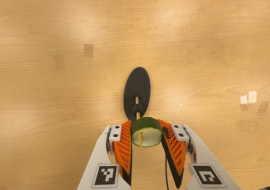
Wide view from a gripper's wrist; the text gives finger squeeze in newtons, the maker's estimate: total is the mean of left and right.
{"total": 12.0, "left": 11.4, "right": 12.6}